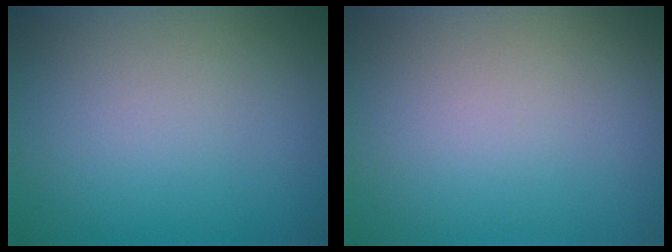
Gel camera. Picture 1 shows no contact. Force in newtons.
{"total": 0.0}